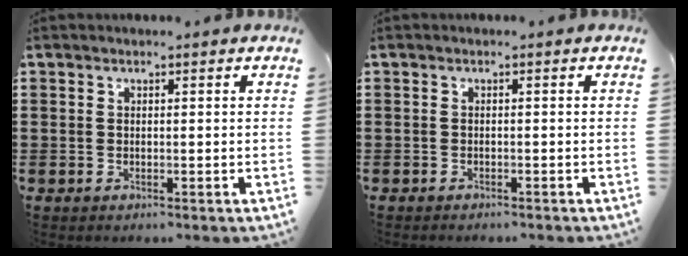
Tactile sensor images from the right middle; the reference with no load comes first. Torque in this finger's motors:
{"motor_torque": [0.59, -0.37, 0.25, 0.08]}